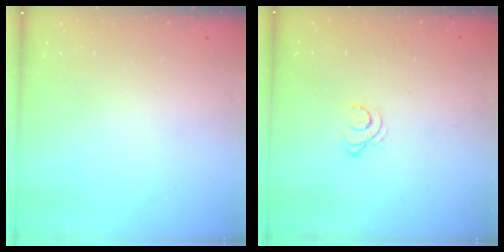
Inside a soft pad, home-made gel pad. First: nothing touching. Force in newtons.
{"total": 2.9, "press": 2.9, "slide": 0.4}